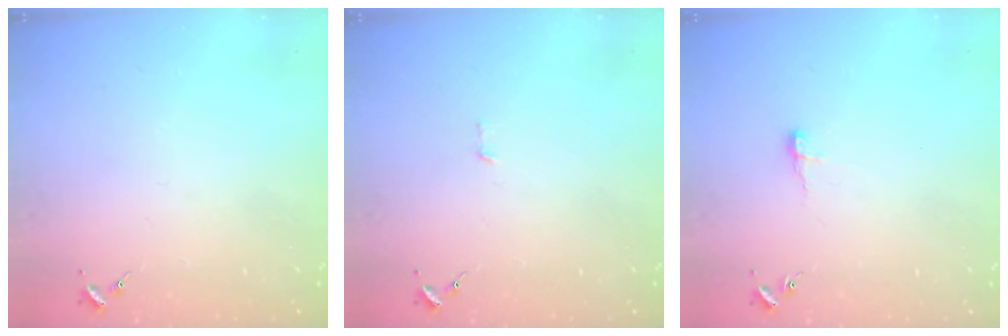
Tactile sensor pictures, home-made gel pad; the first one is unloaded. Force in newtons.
{"total": 2.9, "press": 2.9, "slide": 0.2}
{"total": 5.6, "press": 5.6, "slide": 0.5}